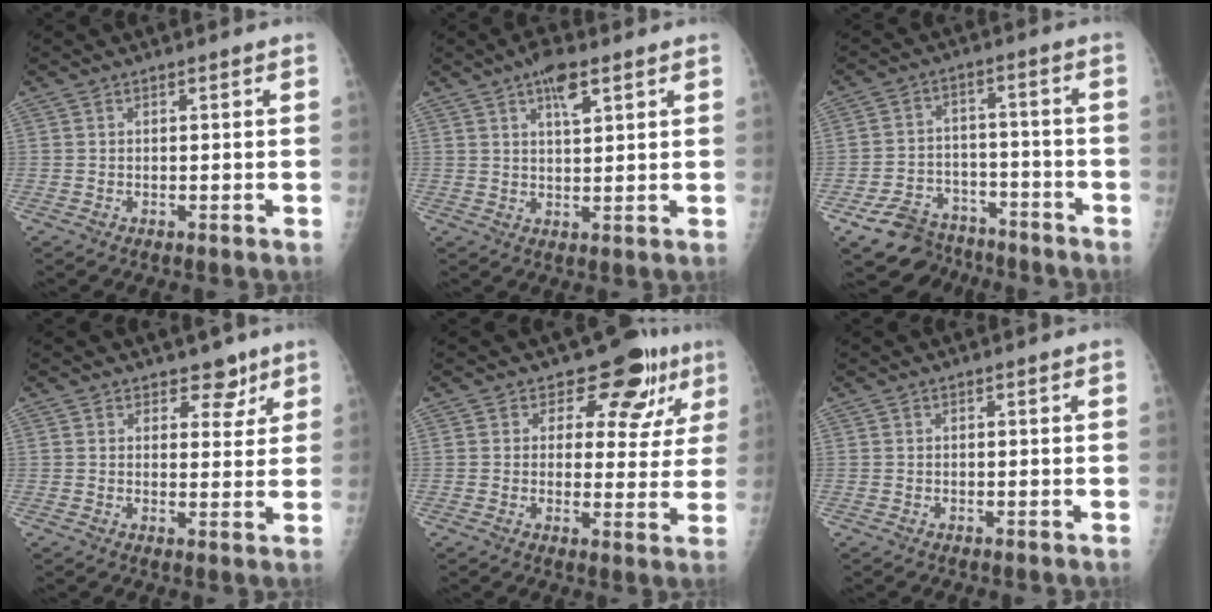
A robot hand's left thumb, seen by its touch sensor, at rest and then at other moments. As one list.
[{"total": 5.8, "force": [3.2, 2.1, 4.3], "torque": [-0.063, -0.008, 0.050]}, {"total": 13.1, "force": [-9.7, 8.2, 3.1], "torque": [-0.032, 0.079, -0.148]}, {"total": 4.4, "force": [3.2, 2.7, 1.5], "torque": [0.015, -0.018, 0.043]}, {"total": 9.3, "force": [5.7, 5.8, 4.5], "torque": [-0.012, -0.026, 0.061]}, {"total": 0.0}]